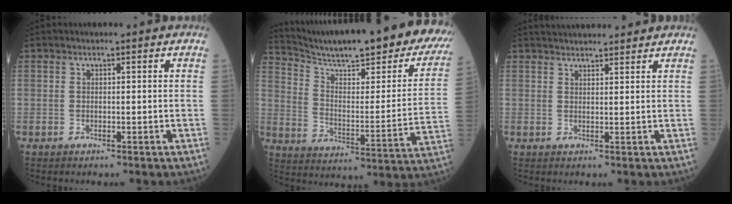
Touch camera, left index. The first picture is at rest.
{"total": 29.7, "force": [25.4, 4.0, 15.0], "torque": [-0.232, -0.074, 0.335]}
{"total": 7.8, "force": [7.4, 1.2, 2.3], "torque": [-0.033, 0.033, 0.101]}